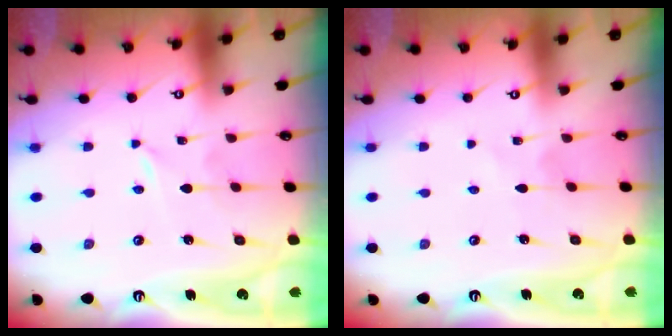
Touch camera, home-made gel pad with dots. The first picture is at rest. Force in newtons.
{"total": 1.5, "press": 1.5, "slide": 0.2}